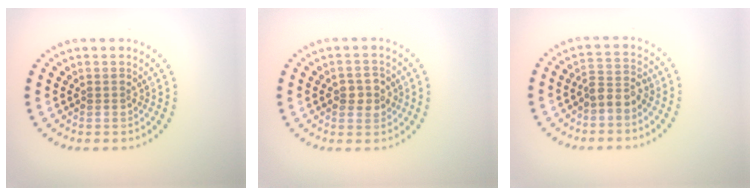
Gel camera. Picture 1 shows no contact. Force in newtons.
{"total": 2.1, "press": 2.1, "slide": 0.2}
{"total": 2.4, "press": 2.1, "slide": 1.2}